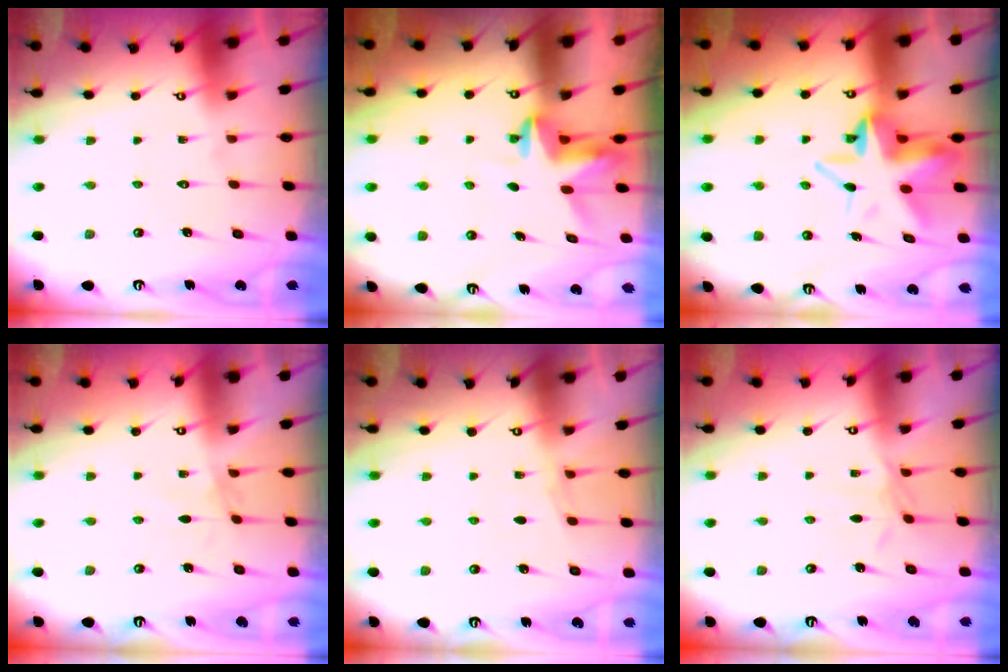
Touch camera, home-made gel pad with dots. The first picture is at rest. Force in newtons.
{"total": 3.9, "press": 3.9, "slide": 0.3}
{"total": 10.4, "press": 10.3, "slide": 2.0}
{"total": 1.2, "press": 1.1, "slide": 0.4}
{"total": 3.8, "press": 3.7, "slide": 0.5}
{"total": 2.9, "press": 2.9, "slide": 0.6}